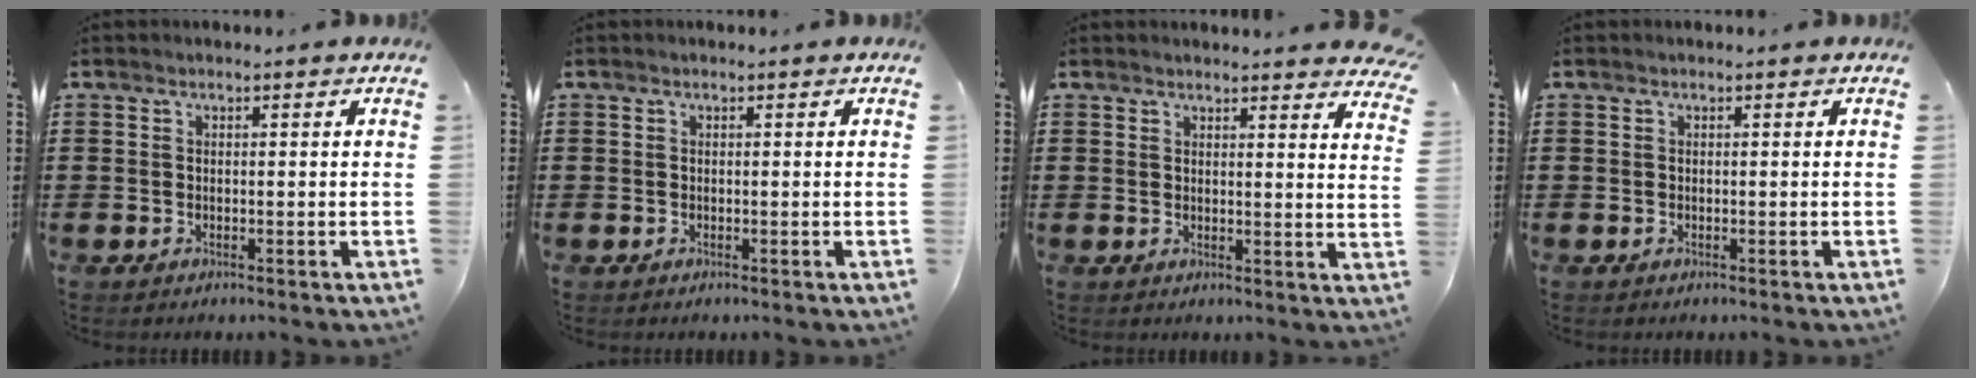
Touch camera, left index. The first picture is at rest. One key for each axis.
{"total": 0.0}
{"total": 2.7, "fx": 2.6, "fy": -0.2, "fz": 0.4, "tx": -0.007, "ty": -0.012, "tz": 0.048}
{"total": 0.0}